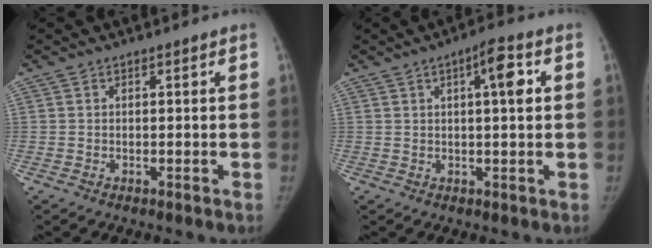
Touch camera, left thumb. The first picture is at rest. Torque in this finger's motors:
{"motor_torque": [0.28, 0.19, 0.86, -0.46, 0.17]}